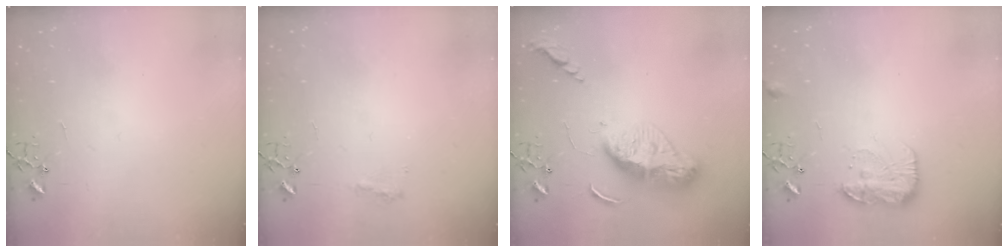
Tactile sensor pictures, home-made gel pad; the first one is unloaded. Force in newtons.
{"total": 7.8, "press": 7.8, "slide": 0.3}
{"total": 14.6, "press": 14.5, "slide": 1.2}
{"total": 12.8, "press": 12.8, "slide": 0.7}